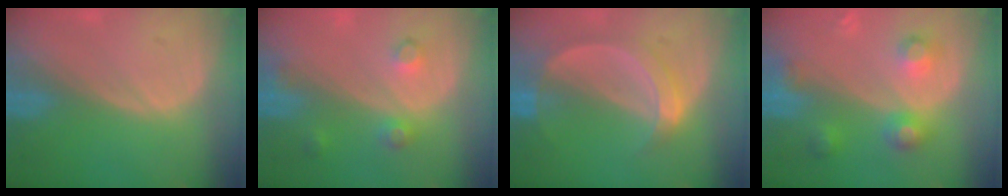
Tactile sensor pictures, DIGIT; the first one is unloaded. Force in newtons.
{"total": 3.7, "press": 3.4, "slide": 1.5}
{"total": 6.1, "press": 5.6, "slide": 2.3}
{"total": 5.7, "press": 5.7, "slide": 0.2}